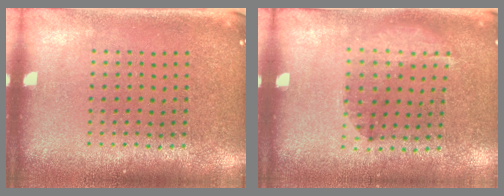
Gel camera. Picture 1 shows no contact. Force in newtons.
{"total": 1.2, "press": 1.0, "slide": 0.7}